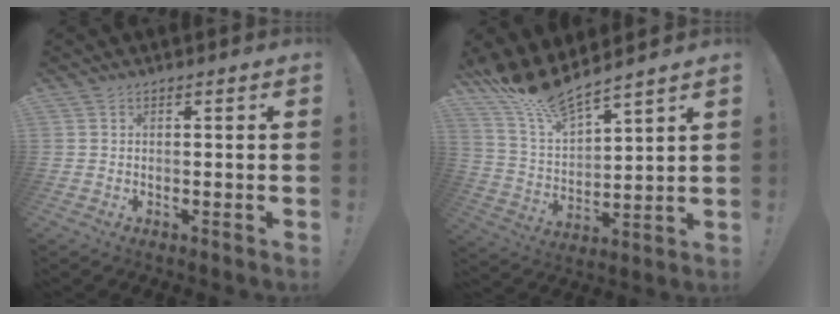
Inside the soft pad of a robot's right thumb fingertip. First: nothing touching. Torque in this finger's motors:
{"motor_torque": [-0.90, 1.36, 0.20, -0.01, 0.27]}